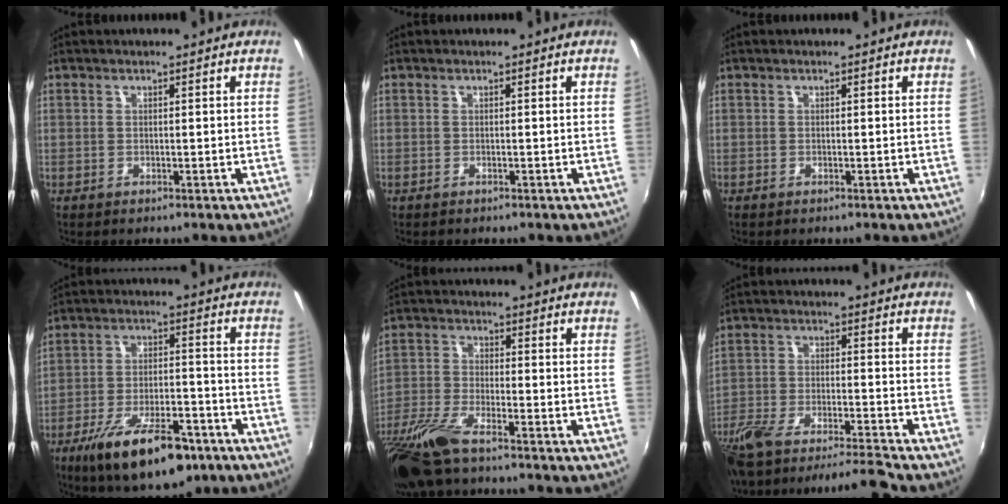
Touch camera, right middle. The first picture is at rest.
{"total": 0.0}
{"total": 0.0}
{"total": 17.8, "force": [-11.2, 6.2, 12.3], "torque": [-0.224, -0.026, -0.171]}
{"total": 11.9, "force": [-9.1, 2.3, 7.3], "torque": [-0.167, -0.033, -0.182]}
{"total": 17.0, "force": [-15.4, -0.5, 7.2], "torque": [-0.153, -0.035, -0.267]}